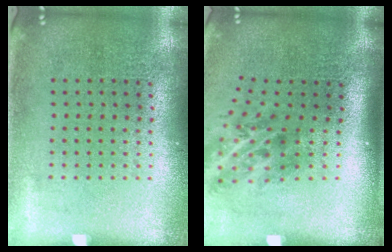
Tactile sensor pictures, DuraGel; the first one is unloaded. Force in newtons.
{"total": 2.1, "press": 1.4, "slide": 1.6}